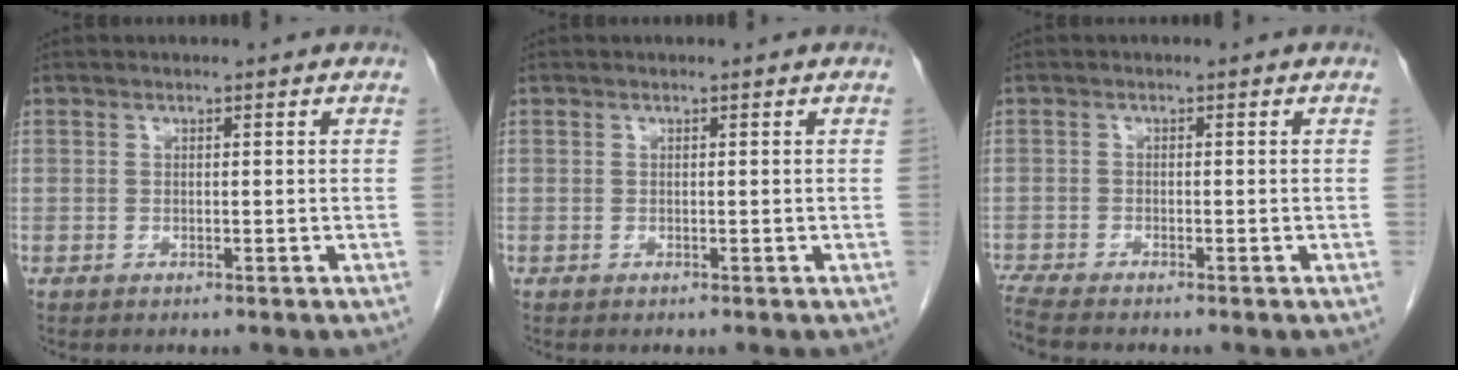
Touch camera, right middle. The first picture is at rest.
{"total": 0.0}
{"total": 3.6, "force": [-3.3, -0.5, 1.3], "torque": [-0.027, -0.017, -0.063]}